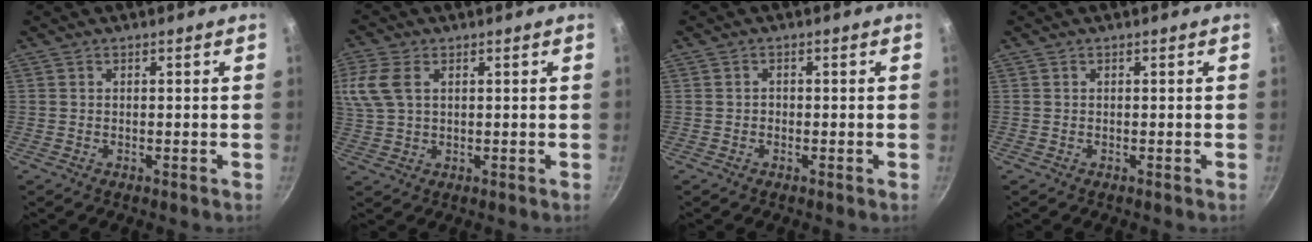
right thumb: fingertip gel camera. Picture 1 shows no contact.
{"total": 7.8, "force": [2.4, 4.8, 5.7], "torque": [-0.132, 0.012, 0.048]}
{"total": 0.7, "force": [-0.3, 0.6, 0.3], "torque": [-0.003, 0.002, -0.007]}
{"total": 0.0}